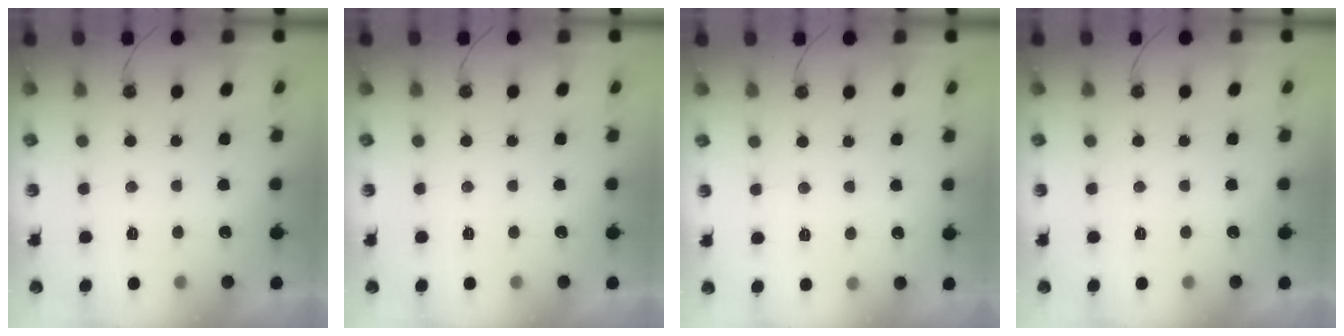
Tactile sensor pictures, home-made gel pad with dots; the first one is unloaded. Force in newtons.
{"total": 0.0}
{"total": 3.9, "press": 3.9, "slide": 0.6}
{"total": 0.0}